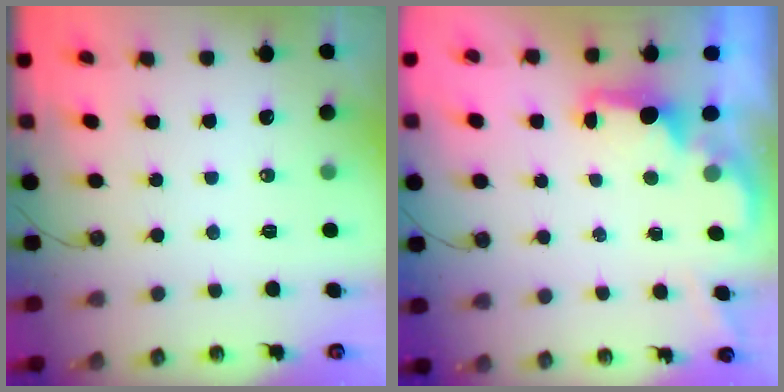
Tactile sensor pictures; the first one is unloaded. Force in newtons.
{"total": 1.9, "press": 1.7, "slide": 0.8}